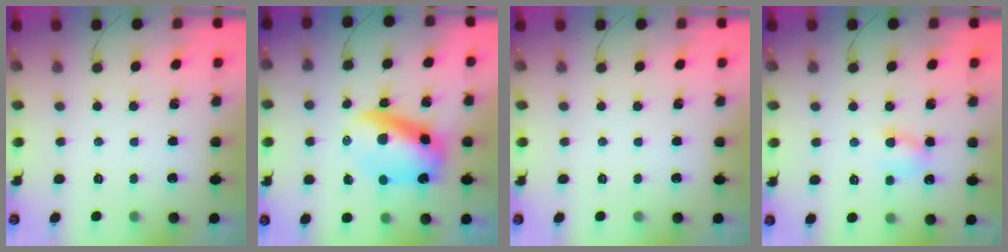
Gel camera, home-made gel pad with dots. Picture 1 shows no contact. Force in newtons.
{"total": 9.5, "press": 9.2, "slide": 2.4}
{"total": 0.0}
{"total": 5.7, "press": 5.7, "slide": 0.7}